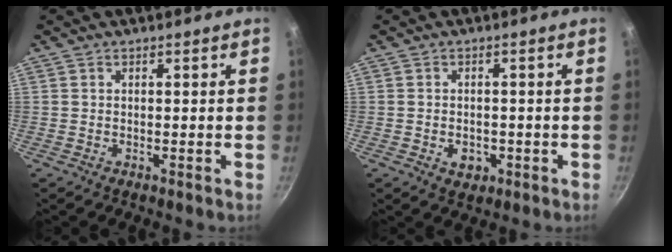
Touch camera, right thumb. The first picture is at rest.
{"total": 3.7, "force": [-1.3, 2.7, 2.2], "torque": [-0.024, 0.010, -0.011]}